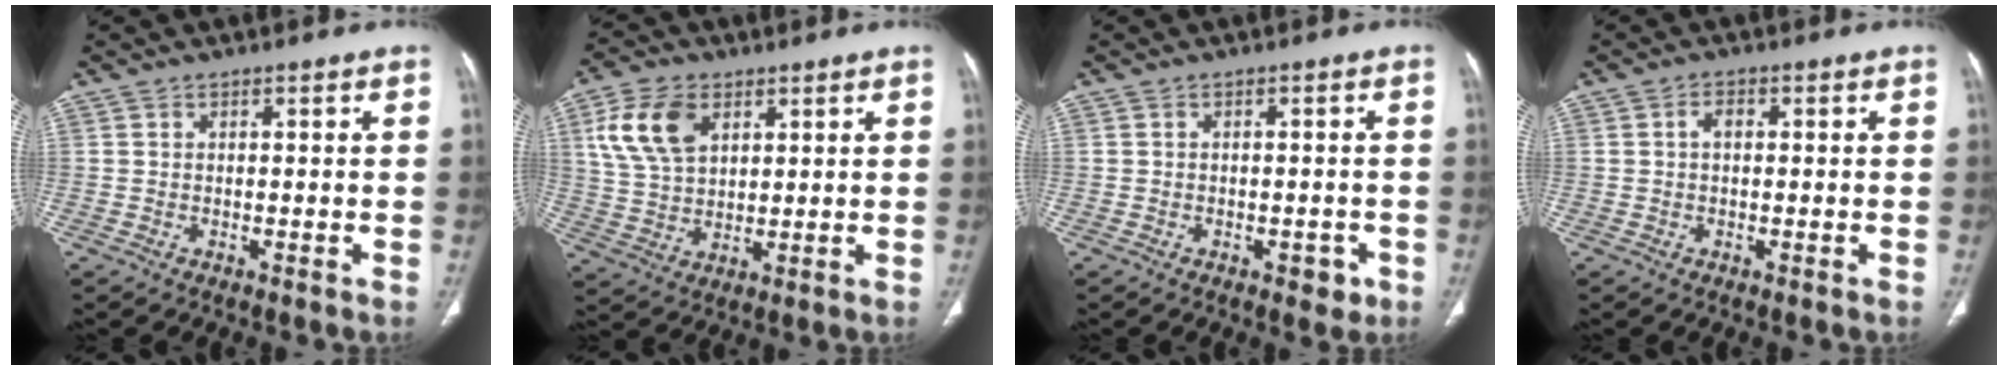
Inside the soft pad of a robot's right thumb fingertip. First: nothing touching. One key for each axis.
{"total": 11.3, "fx": 4.5, "fy": 7.1, "fz": 7.5, "tx": -0.136, "ty": -0.006, "tz": 0.091}
{"total": 2.8, "fx": -1.4, "fy": 1.7, "fz": 1.8, "tx": -0.010, "ty": 0.006, "tz": -0.013}
{"total": 2.1, "fx": 0.3, "fy": 1.2, "fz": 1.7, "tx": -0.031, "ty": 0.008, "tz": 0.004}